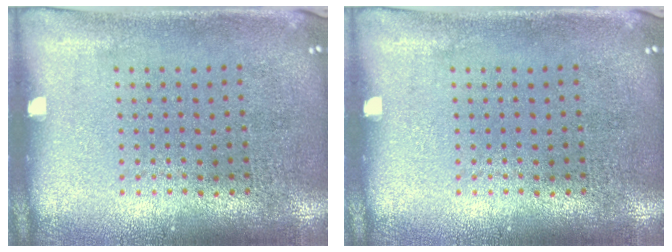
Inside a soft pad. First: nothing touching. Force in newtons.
{"total": 0.0}